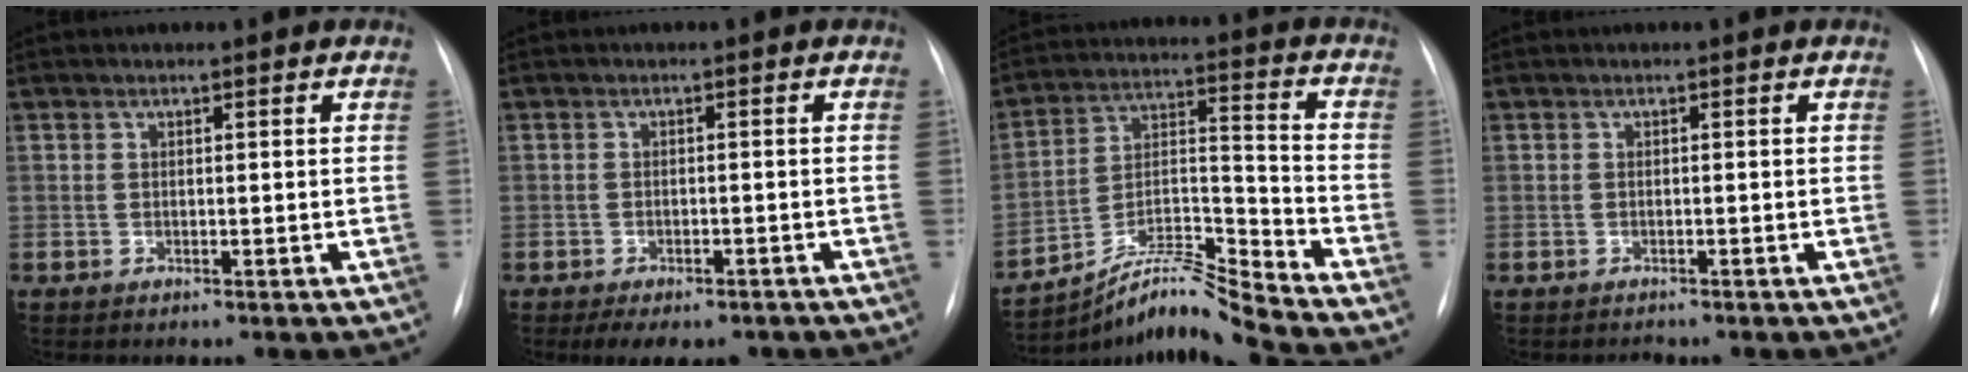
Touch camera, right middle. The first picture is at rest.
{"total": 7.8, "force": [-5.9, 3.7, 3.6], "torque": [-0.037, 0.005, -0.075]}
{"total": 10.7, "force": [-10.2, -2.5, 2.3], "torque": [-0.047, 0.031, -0.182]}
{"total": 0.9, "force": [-0.7, 0.4, -0.3], "torque": [0.001, -0.001, -0.014]}